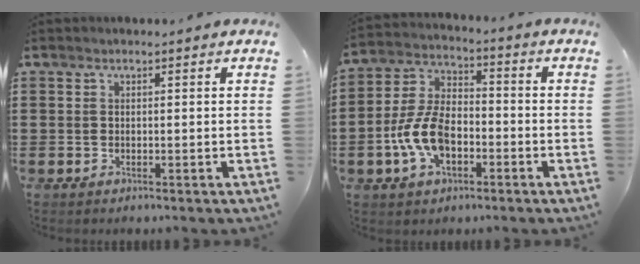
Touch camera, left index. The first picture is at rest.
{"total": 9.5, "force": [-3.3, 5.4, 7.0], "torque": [-0.173, 0.004, -0.068]}